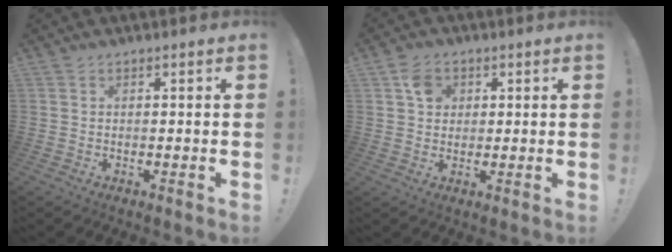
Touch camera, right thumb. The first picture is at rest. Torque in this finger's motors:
{"motor_torque": [0.04, 0.05, -0.02, 0.05, 0.04]}